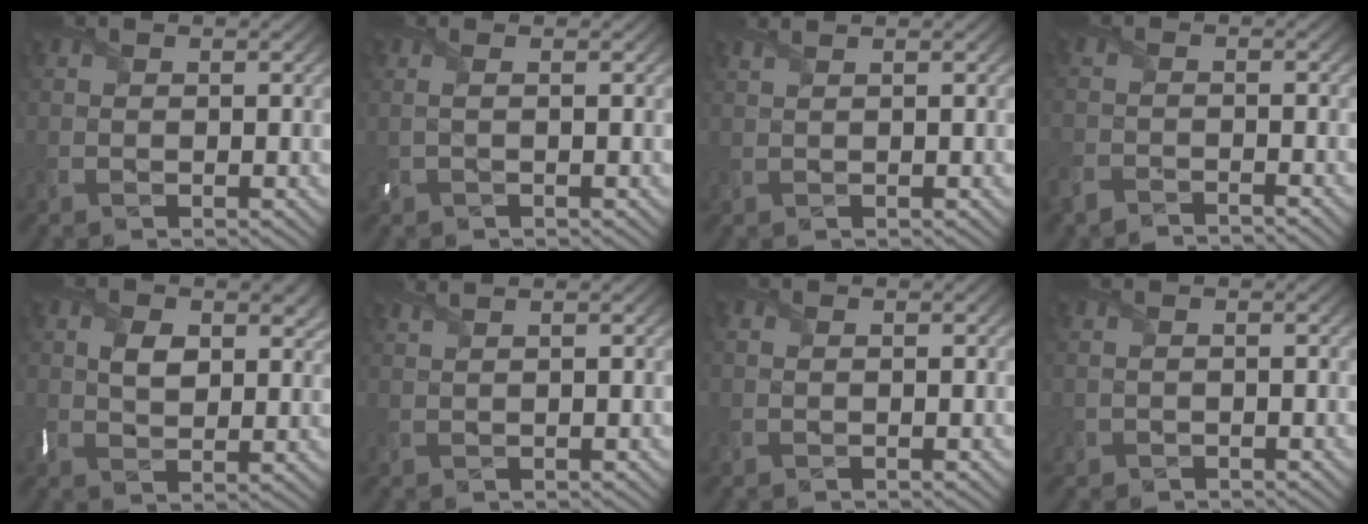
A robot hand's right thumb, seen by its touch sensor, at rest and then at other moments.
{"total": 1.4, "force": [0.1, 0.2, 1.3], "torque": [-0.030, 0.005, -0.003]}
{"total": 1.7, "force": [1.1, 0.4, 1.2], "torque": [-0.026, 0.000, 0.008]}
{"total": 3.7, "force": [-3.4, 0.6, 1.3], "torque": [-0.032, -0.014, -0.071]}
{"total": 5.2, "force": [1.8, 3.2, 3.7], "torque": [-0.069, -0.003, 0.031]}
{"total": 2.2, "force": [1.5, 0.5, 1.5], "torque": [-0.027, 0.002, 0.008]}
{"total": 0.7, "force": [0.1, 0.2, 0.7], "torque": [-0.016, 0.002, 0.003]}
{"total": 0.8, "force": [-0.4, 0.6, 0.4], "torque": [-0.016, -0.002, -0.007]}